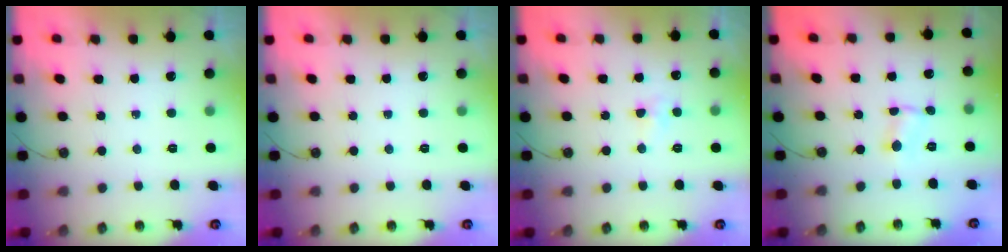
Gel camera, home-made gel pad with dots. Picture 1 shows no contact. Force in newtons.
{"total": 0.0}
{"total": 3.9, "press": 3.9, "slide": 0.6}
{"total": 1.3, "press": 1.3, "slide": 0.2}